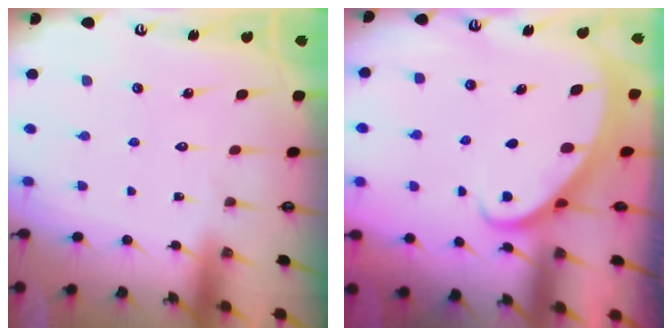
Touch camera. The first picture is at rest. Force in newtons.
{"total": 2.6, "press": 2.6, "slide": 0.4}